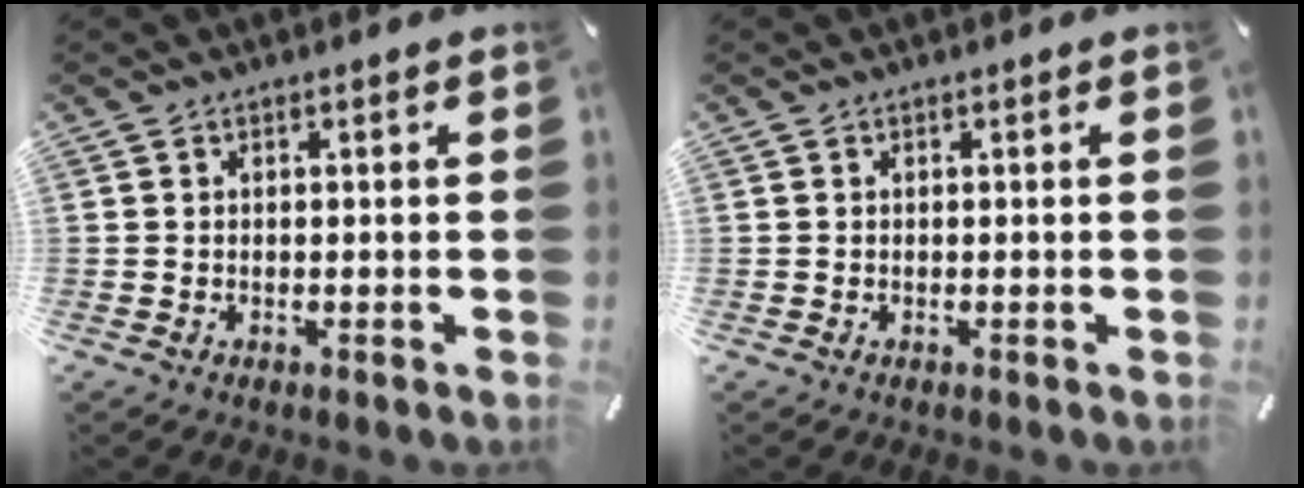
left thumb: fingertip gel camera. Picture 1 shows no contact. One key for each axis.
{"total": 0.0}